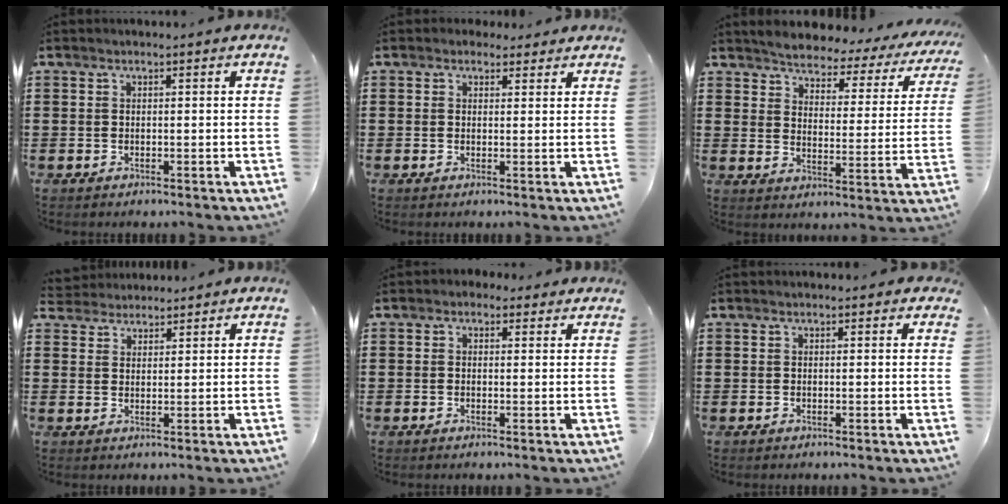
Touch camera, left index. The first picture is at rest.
{"total": 1.8, "force": [1.4, 1.1, 0.3], "torque": [-0.003, 0.004, 0.026]}
{"total": 2.9, "force": [2.8, 0.4, 0.3], "torque": [-0.031, -0.028, 0.039]}
{"total": 2.6, "force": [2.4, 1.1, -0.3], "torque": [-0.006, 0.001, 0.045]}
{"total": 1.4, "force": [0.7, 1.1, 0.5], "torque": [-0.013, 0.007, 0.013]}
{"total": 0.6, "force": [0.4, 0.3, 0.4], "torque": [-0.008, 0.003, 0.008]}